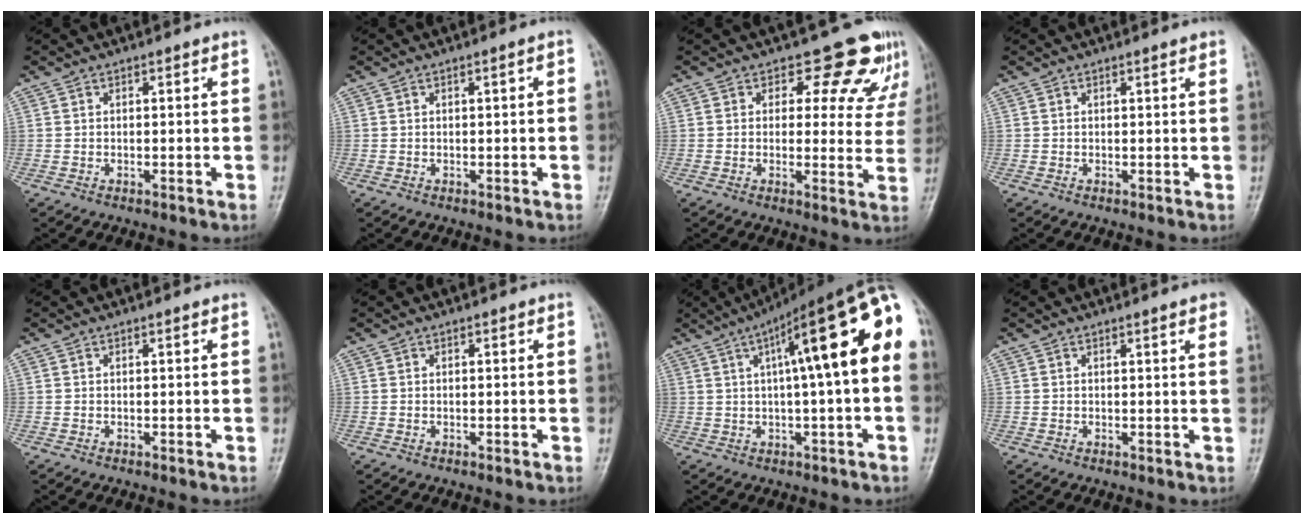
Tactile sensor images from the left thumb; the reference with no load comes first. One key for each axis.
{"total": 1.2, "fx": 0.0, "fy": 0.3, "fz": 1.1, "tx": -0.017, "ty": 0.003, "tz": 0.000}
{"total": 10.1, "fx": 7.1, "fy": 5.6, "fz": 4.5, "tx": -0.005, "ty": -0.038, "tz": 0.065}
{"total": 1.2, "fx": 0.7, "fy": 0.1, "fz": 0.9, "tx": -0.009, "ty": 0.004, "tz": 0.006}
{"total": 0.0}
{"total": 0.0}
{"total": 19.0, "fx": 3.4, "fy": 4.0, "fz": 18.3, "tx": -0.264, "ty": 0.042, "tz": 0.043}
{"total": 3.7, "fx": 2.3, "fy": 0.4, "fz": 2.8, "tx": -0.026, "ty": 0.003, "tz": 0.020}